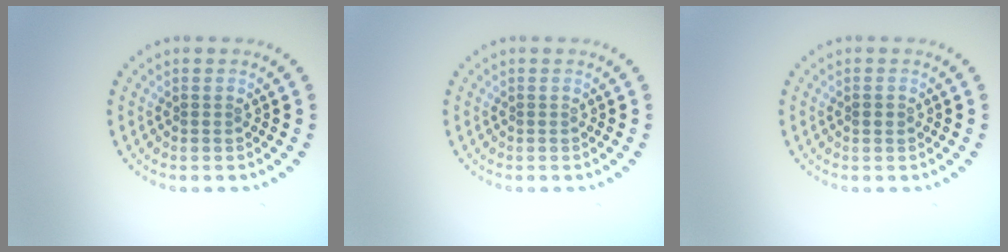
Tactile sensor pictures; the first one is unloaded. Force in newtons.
{"total": 0.0}
{"total": 1.1, "press": 1.1, "slide": 0.2}